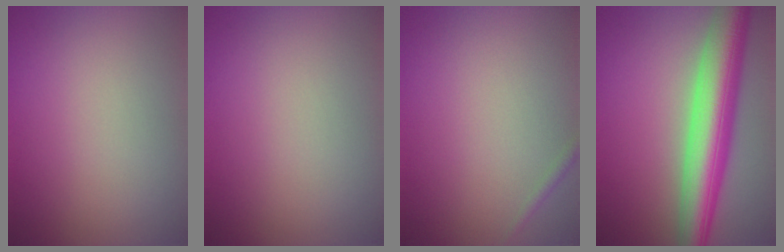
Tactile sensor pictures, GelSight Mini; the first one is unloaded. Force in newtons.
{"total": 0.0}
{"total": 0.7, "press": 0.7, "slide": 0.0}
{"total": 9.3, "press": 9.3, "slide": 0.5}